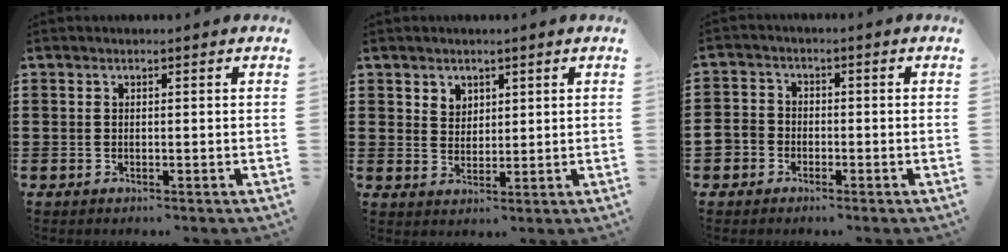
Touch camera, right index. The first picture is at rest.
{"total": 2.9, "force": [2.0, 2.0, 0.2], "torque": [-0.012, 0.008, 0.038]}
{"total": 3.1, "force": [-2.1, 2.3, 0.4], "torque": [-0.033, -0.002, -0.051]}